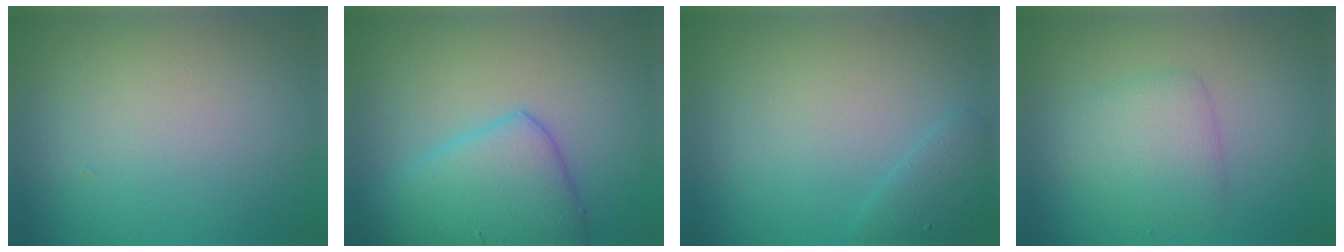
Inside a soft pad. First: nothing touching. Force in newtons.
{"total": 5.4, "press": 5.4, "slide": 0.3}
{"total": 1.6, "press": 1.6, "slide": 0.1}
{"total": 3.2, "press": 3.2, "slide": 0.1}